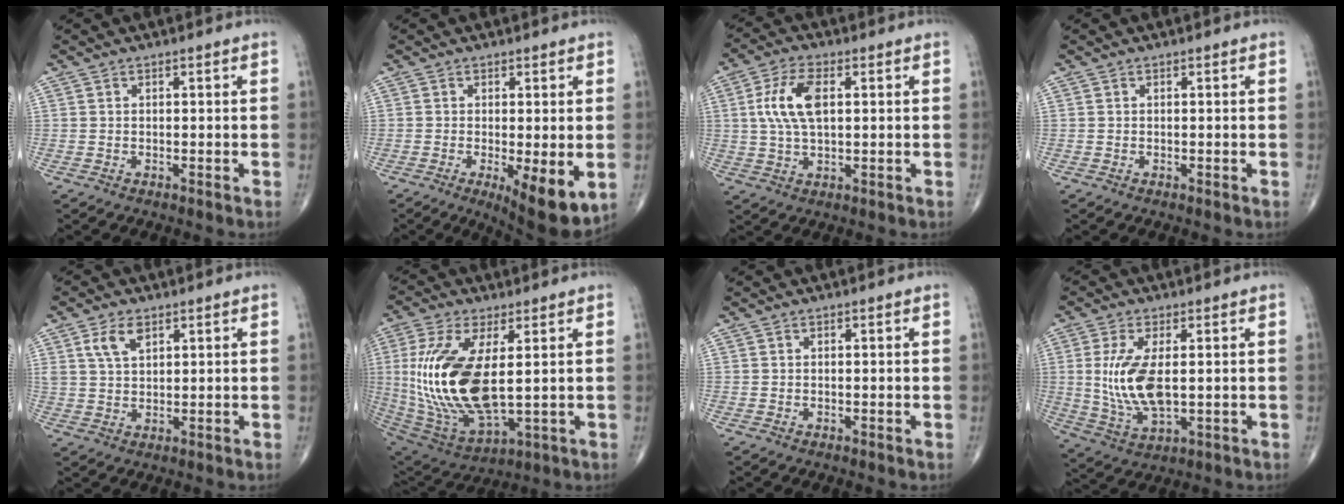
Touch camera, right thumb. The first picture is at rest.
{"total": 9.3, "force": [-2.3, 2.9, 8.5], "torque": [-0.124, -0.024, -0.031]}
{"total": 9.0, "force": [1.7, 4.3, 7.7], "torque": [-0.160, 0.006, 0.032]}
{"total": 0.0}
{"total": 5.0, "force": [2.5, 2.7, 3.3], "torque": [-0.057, -0.008, 0.051]}
{"total": 21.2, "force": [1.8, 9.1, 19.0], "torque": [-0.410, -0.024, 0.050]}
{"total": 0.0}
{"total": 11.1, "force": [0.8, 4.9, 10.0], "torque": [-0.209, -0.013, 0.027]}